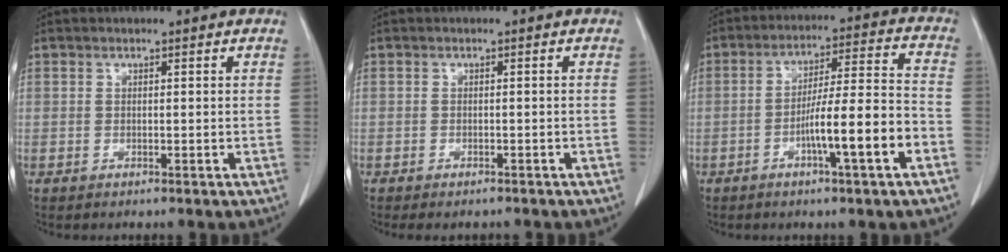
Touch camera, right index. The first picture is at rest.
{"total": 1.1, "force": [-0.9, 0.2, 0.6], "torque": [-0.008, -0.003, -0.010]}
{"total": 11.6, "force": [-4.4, -0.1, 10.7], "torque": [-0.176, 0.009, -0.072]}